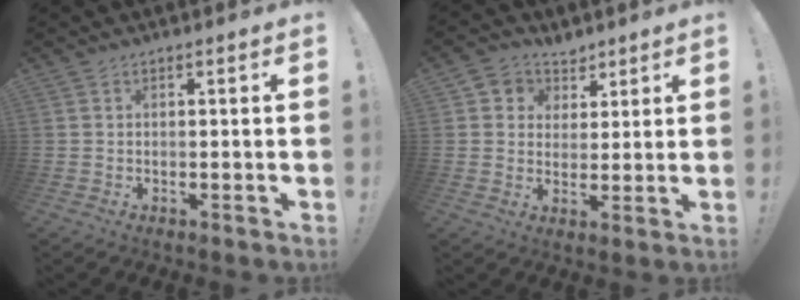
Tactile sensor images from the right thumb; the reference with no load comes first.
{"total": 6.3, "force": [2.7, 5.6, 0.4], "torque": [-0.007, -0.020, 0.055]}